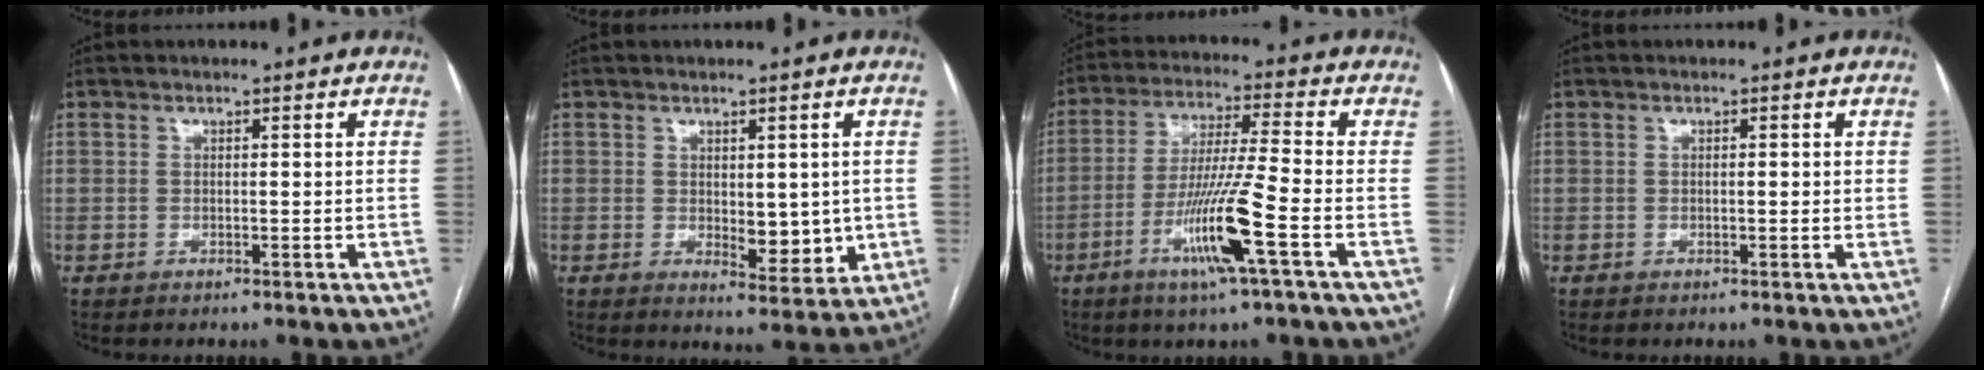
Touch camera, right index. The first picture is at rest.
{"total": 5.8, "force": [0.0, 2.9, 5.1], "torque": [-0.063, -0.010, 0.011]}
{"total": 11.5, "force": [-4.7, -1.0, 10.4], "torque": [-0.206, -0.016, -0.092]}
{"total": 0.9, "force": [0.1, 0.2, 0.8], "torque": [-0.014, 0.001, 0.002]}